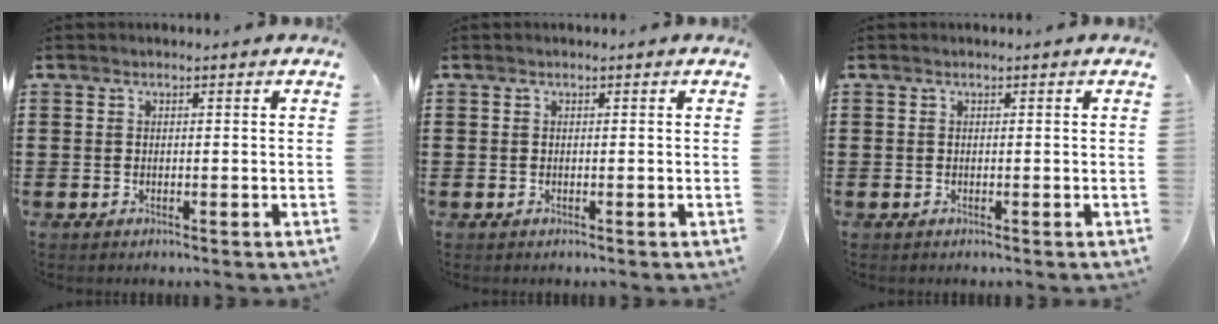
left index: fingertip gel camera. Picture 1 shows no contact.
{"total": 0.0}
{"total": 0.0}